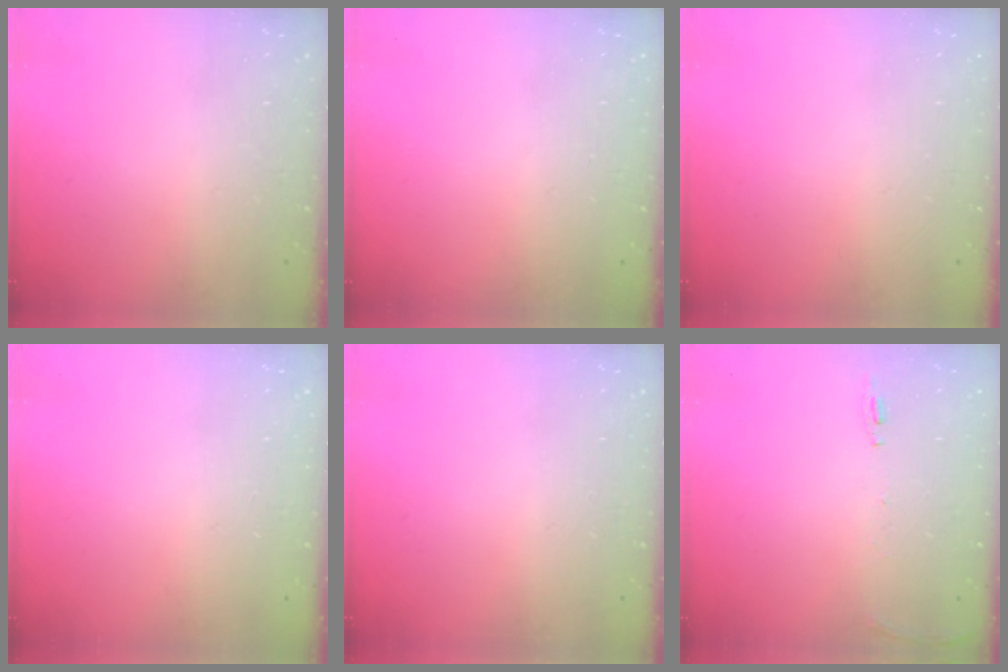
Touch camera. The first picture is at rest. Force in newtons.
{"total": 0.0}
{"total": 0.0}
{"total": 0.0}
{"total": 0.0}
{"total": 6.1, "press": 6.0, "slide": 0.9}